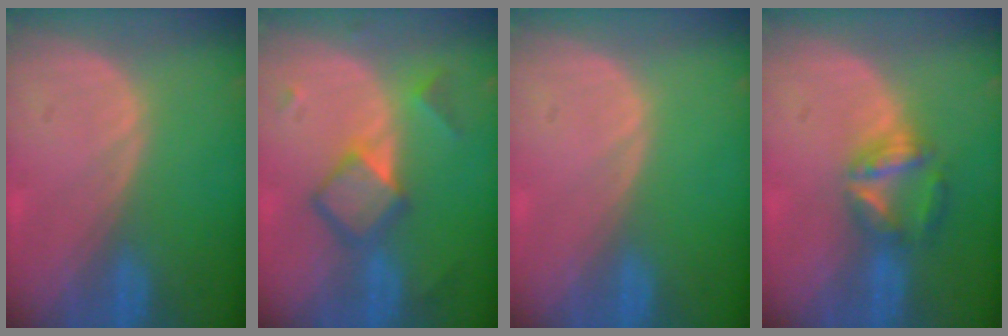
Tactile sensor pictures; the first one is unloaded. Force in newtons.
{"total": 6.2, "press": 6.2, "slide": 0.3}
{"total": 0.0}
{"total": 5.7, "press": 5.4, "slide": 1.9}